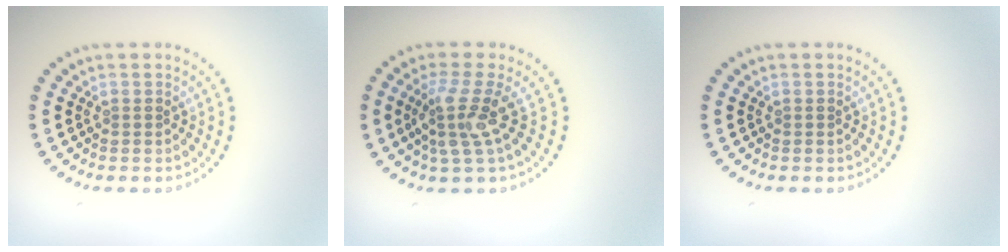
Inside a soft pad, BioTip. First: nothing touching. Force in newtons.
{"total": 3.4, "press": 2.5, "slide": 2.3}
{"total": 0.0}